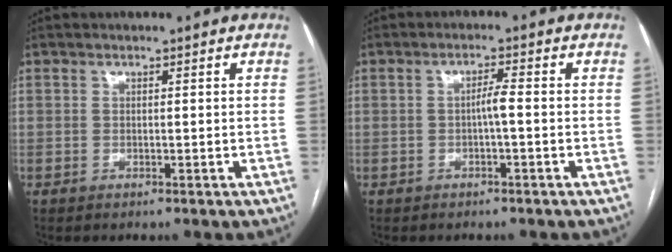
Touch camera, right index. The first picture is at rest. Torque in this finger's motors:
{"motor_torque": [0.46, -0.11, 0.31, 0.06]}